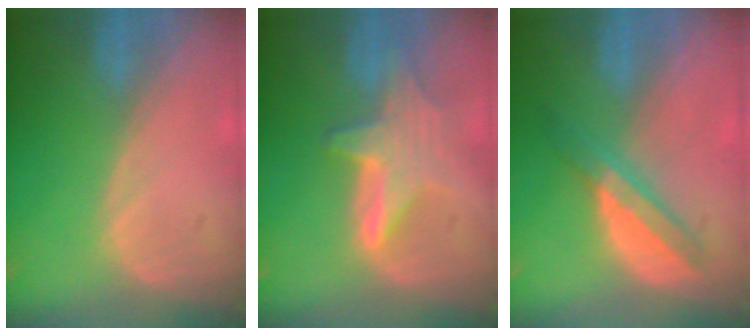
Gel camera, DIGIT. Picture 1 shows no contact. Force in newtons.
{"total": 6.9, "press": 6.4, "slide": 2.5}
{"total": 5.5, "press": 5.3, "slide": 1.6}